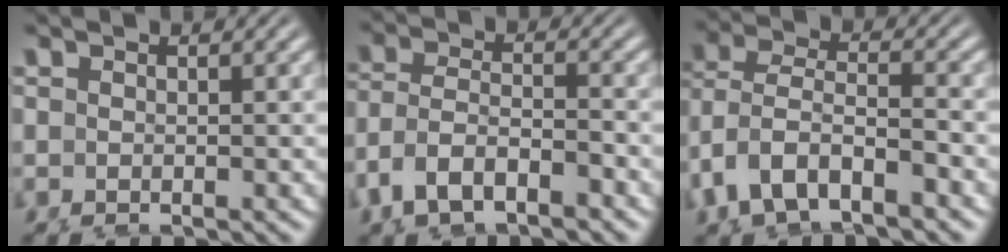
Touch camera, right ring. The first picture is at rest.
{"total": 7.4, "force": [-1.8, 6.5, 3.1], "torque": [-0.101, -0.032, -0.023]}
{"total": 6.4, "force": [-1.0, 5.5, 3.2], "torque": [-0.101, -0.031, -0.006]}